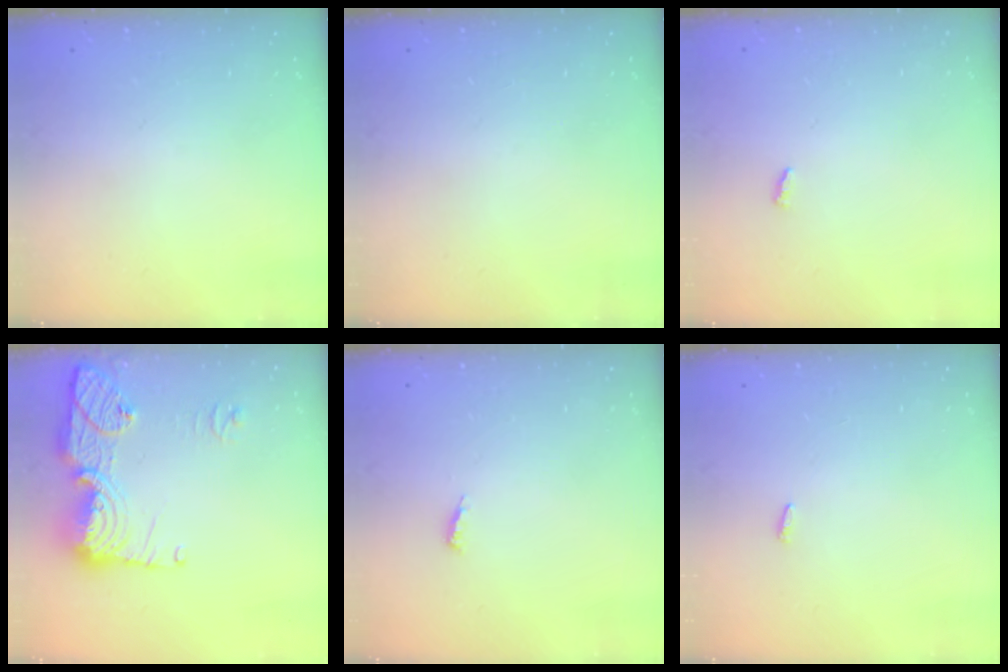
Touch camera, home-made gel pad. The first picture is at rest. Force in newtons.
{"total": 0.0}
{"total": 2.7, "press": 2.7, "slide": 0.2}
{"total": 15.6, "press": 15.6, "slide": 1.3}
{"total": 3.9, "press": 3.9, "slide": 0.4}
{"total": 1.8, "press": 1.7, "slide": 0.6}